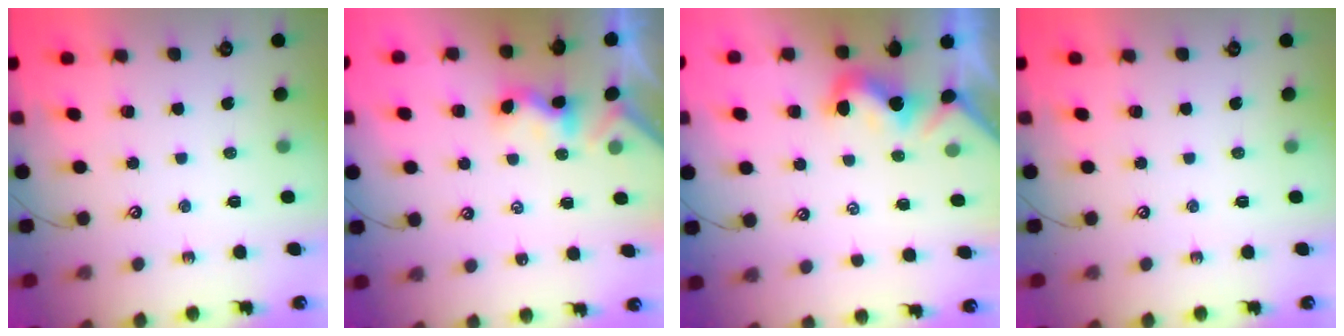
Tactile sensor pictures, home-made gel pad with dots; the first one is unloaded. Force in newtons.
{"total": 2.2, "press": 2.2, "slide": 0.3}
{"total": 0.0}
{"total": 0.0}